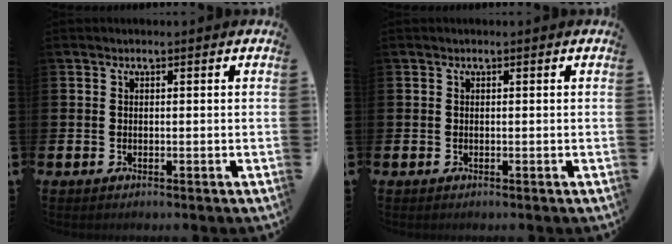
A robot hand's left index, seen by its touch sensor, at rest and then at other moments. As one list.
[{"total": 0.0}]